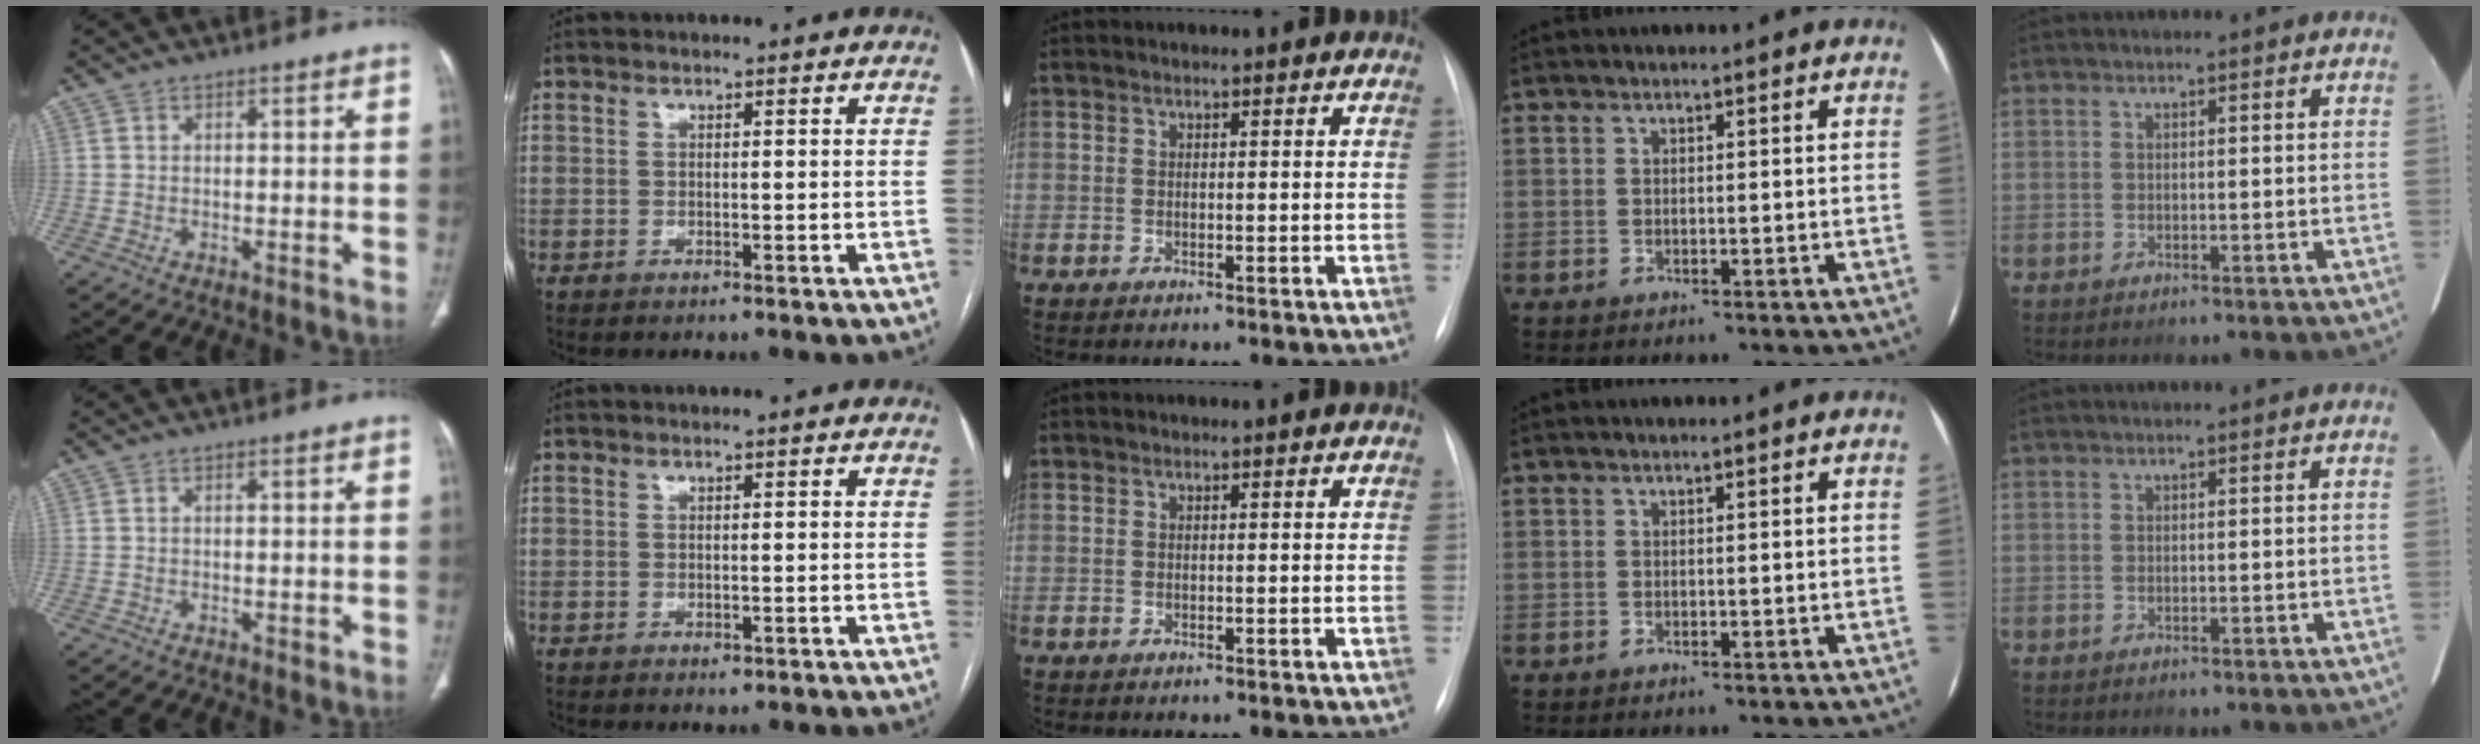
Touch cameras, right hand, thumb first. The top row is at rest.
{"thumb": {"total": 0.6, "force": [-0.2, 0.3, 0.5], "torque": [-0.007, -0.002, -0.001]}, "index": {"total": 0.6, "force": [-0.2, 0.4, 0.4], "torque": [-0.003, 0.000, 0.000]}}